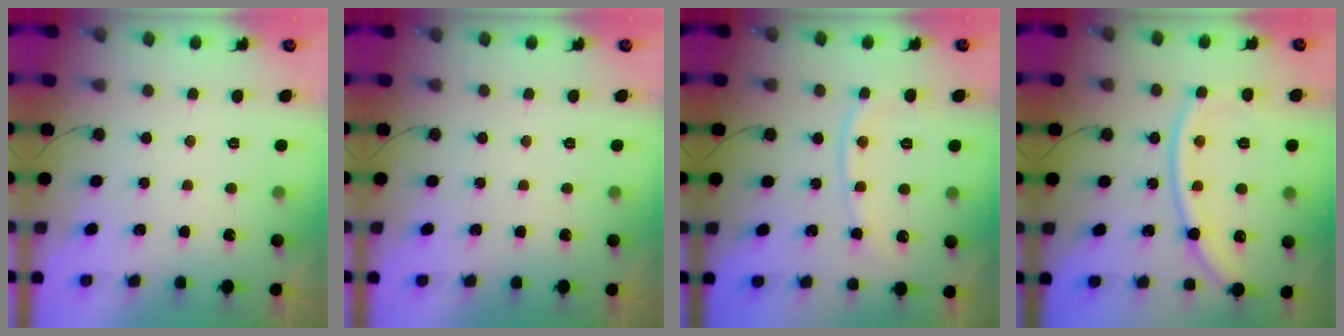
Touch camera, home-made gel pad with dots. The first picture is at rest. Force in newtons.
{"total": 0.0}
{"total": 9.6, "press": 9.6, "slide": 1.2}
{"total": 13.5, "press": 13.4, "slide": 1.8}